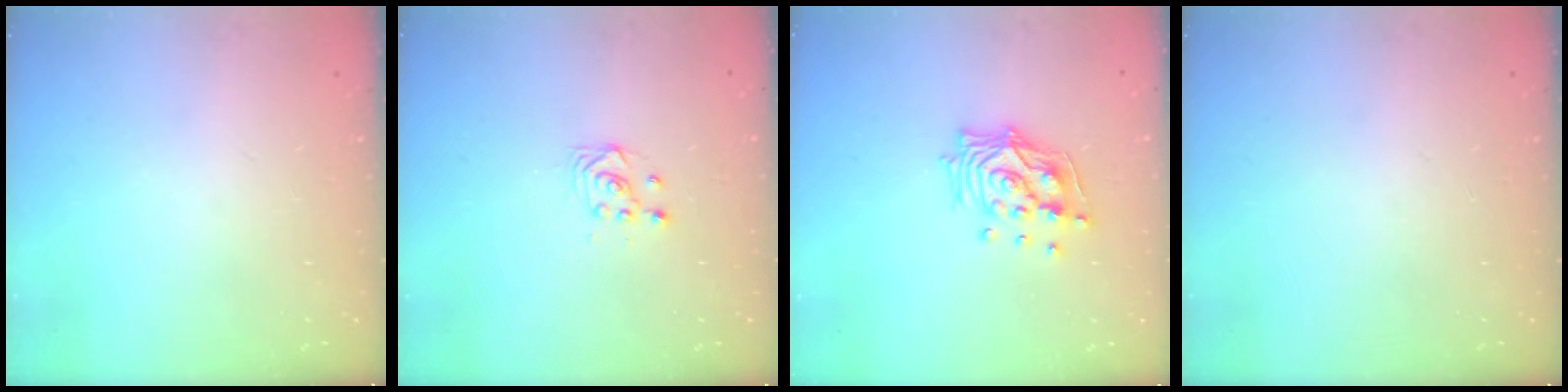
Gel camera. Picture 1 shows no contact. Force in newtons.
{"total": 3.8, "press": 3.8, "slide": 0.3}
{"total": 12.9, "press": 12.7, "slide": 2.2}
{"total": 0.0}